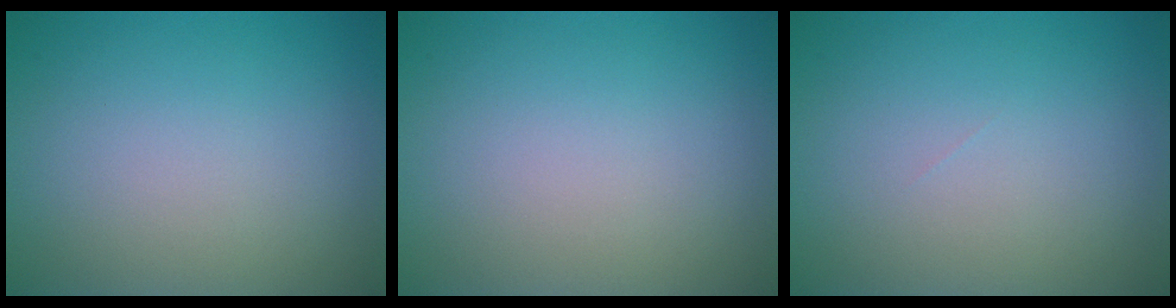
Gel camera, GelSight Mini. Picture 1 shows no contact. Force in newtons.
{"total": 0.0}
{"total": 0.0}